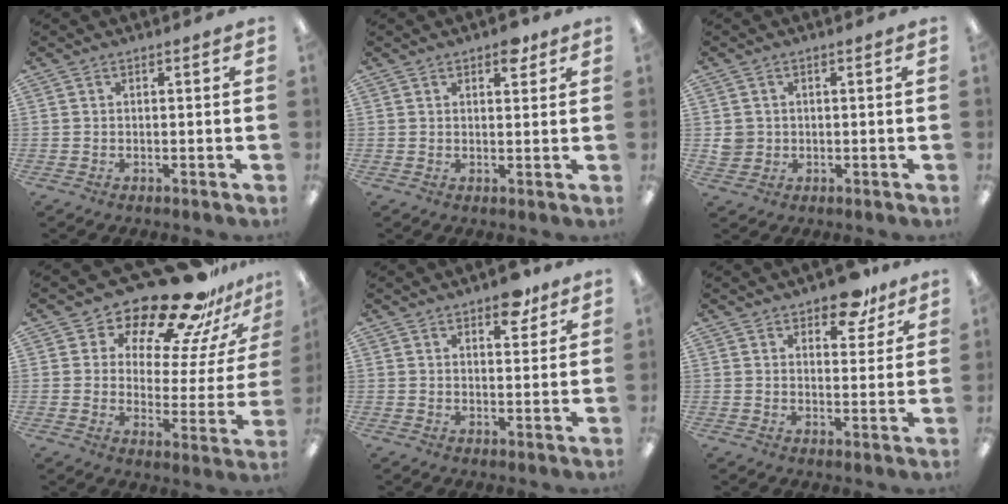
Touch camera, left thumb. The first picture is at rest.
{"total": 4.0, "force": [2.6, 2.1, 2.2], "torque": [-0.008, -0.012, 0.039]}
{"total": 3.4, "force": [0.3, 3.4, 0.5], "torque": [-0.007, 0.004, 0.005]}
{"total": 20.6, "force": [17.7, 6.6, 8.2], "torque": [-0.128, -0.138, 0.301]}
{"total": 6.5, "force": [4.7, 3.1, 3.3], "torque": [-0.020, -0.027, 0.076]}
{"total": 8.8, "force": [6.5, 4.2, 4.3], "torque": [-0.043, -0.031, 0.110]}